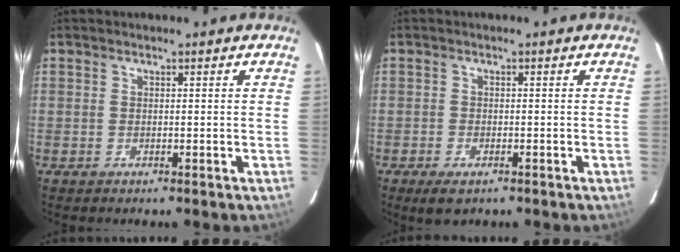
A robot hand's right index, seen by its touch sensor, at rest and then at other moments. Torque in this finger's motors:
{"motor_torque": [0.33, -0.25, 0.06, 0.00]}